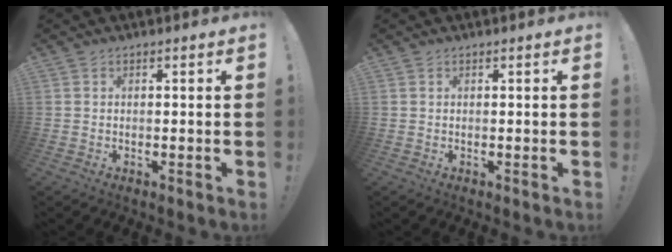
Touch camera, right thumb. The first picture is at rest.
{"total": 0.0}